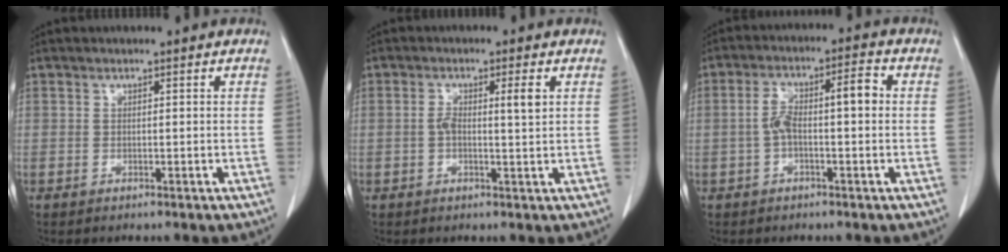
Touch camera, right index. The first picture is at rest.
{"total": 3.8, "force": [0.6, 0.5, 3.7], "torque": [-0.073, 0.011, 0.014]}
{"total": 6.7, "force": [-0.3, 1.6, 6.5], "torque": [-0.127, 0.037, -0.001]}